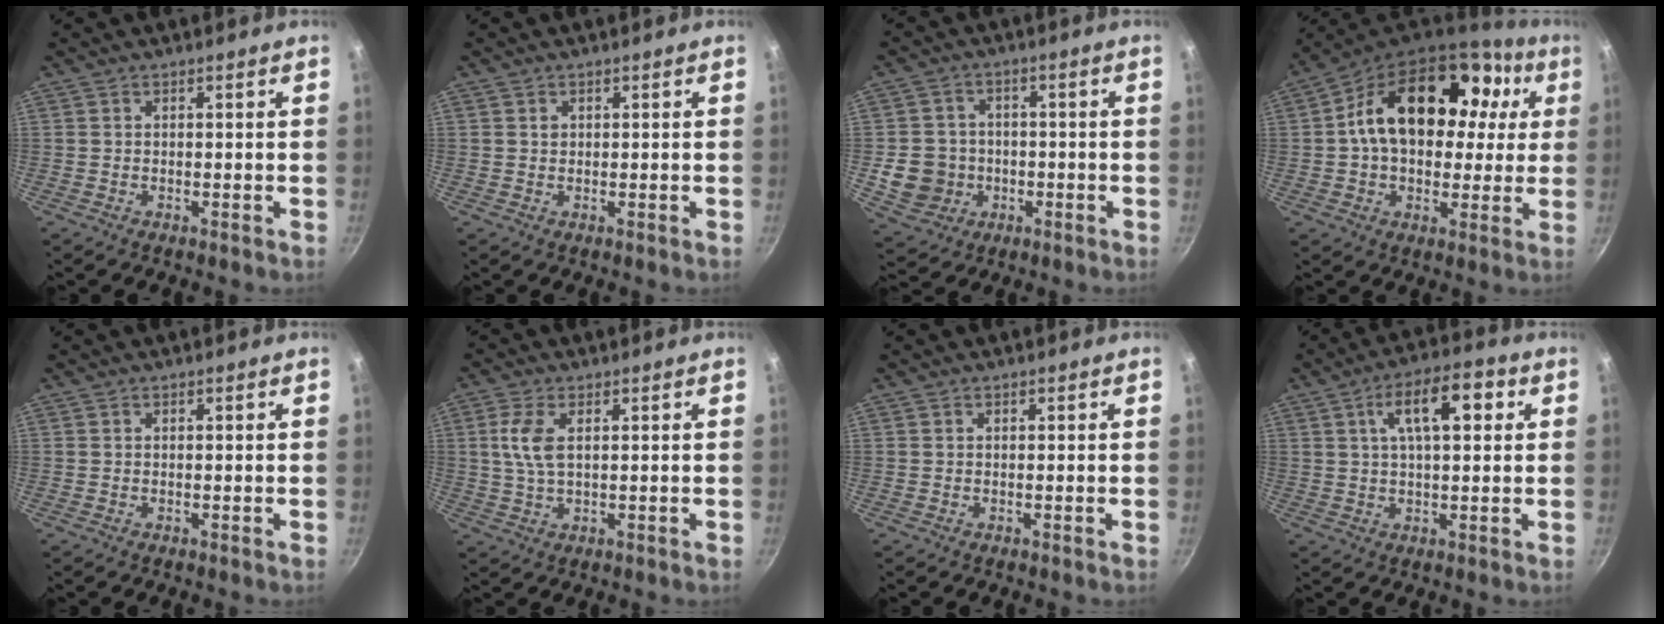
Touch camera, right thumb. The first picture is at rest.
{"total": 0.8, "force": [0.3, 0.7, 0.3], "torque": [-0.003, 0.002, 0.006]}
{"total": 8.9, "force": [-1.7, 8.1, 3.1], "torque": [-0.034, 0.015, -0.021]}
{"total": 24.3, "force": [5.5, 16.2, 17.3], "torque": [-0.271, 0.032, 0.079]}
{"total": 0.0}
{"total": 5.7, "force": [1.3, 2.6, 4.9], "torque": [-0.106, 0.002, 0.027]}
{"total": 0.0}
{"total": 11.0, "force": [3.3, 4.8, 9.4], "torque": [-0.137, 0.016, 0.046]}